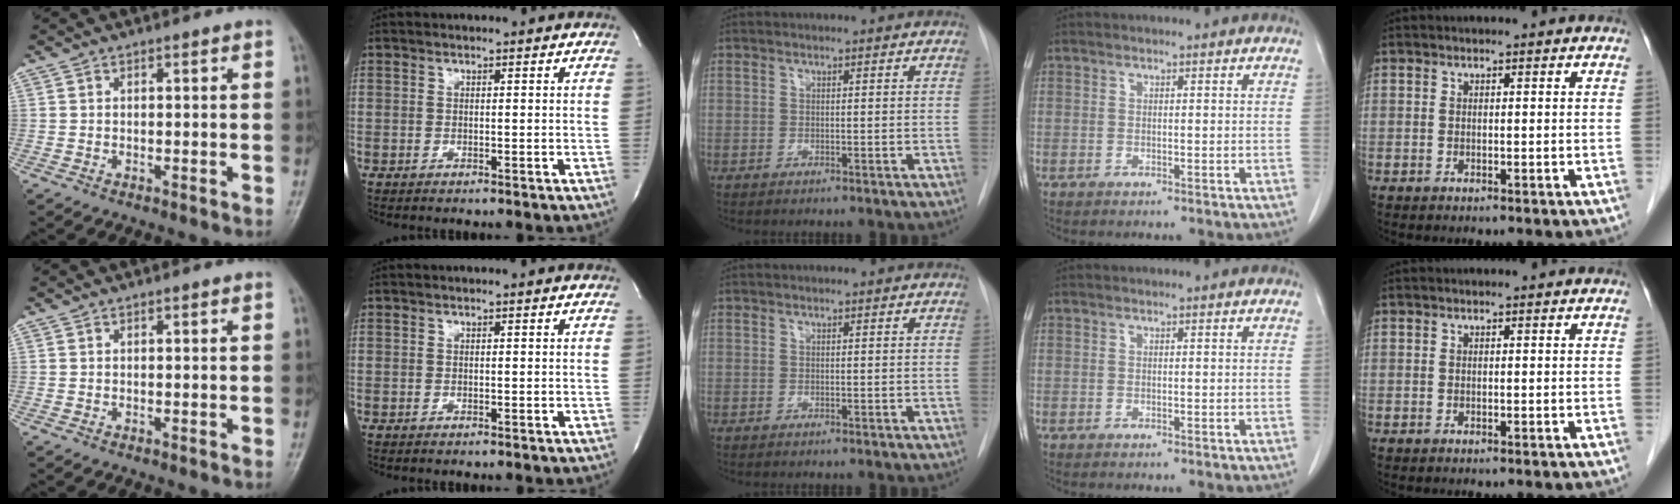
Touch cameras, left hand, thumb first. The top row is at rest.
{}